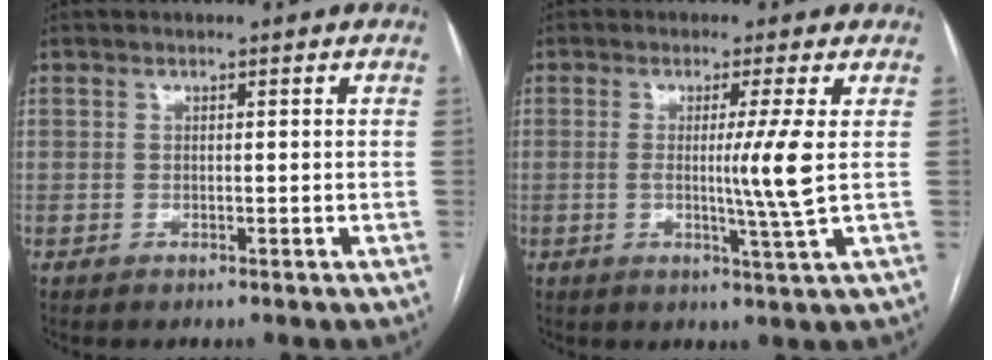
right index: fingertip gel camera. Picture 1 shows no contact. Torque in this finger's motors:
{"motor_torque": [0.10, 0.08, 0.24, 0.07]}